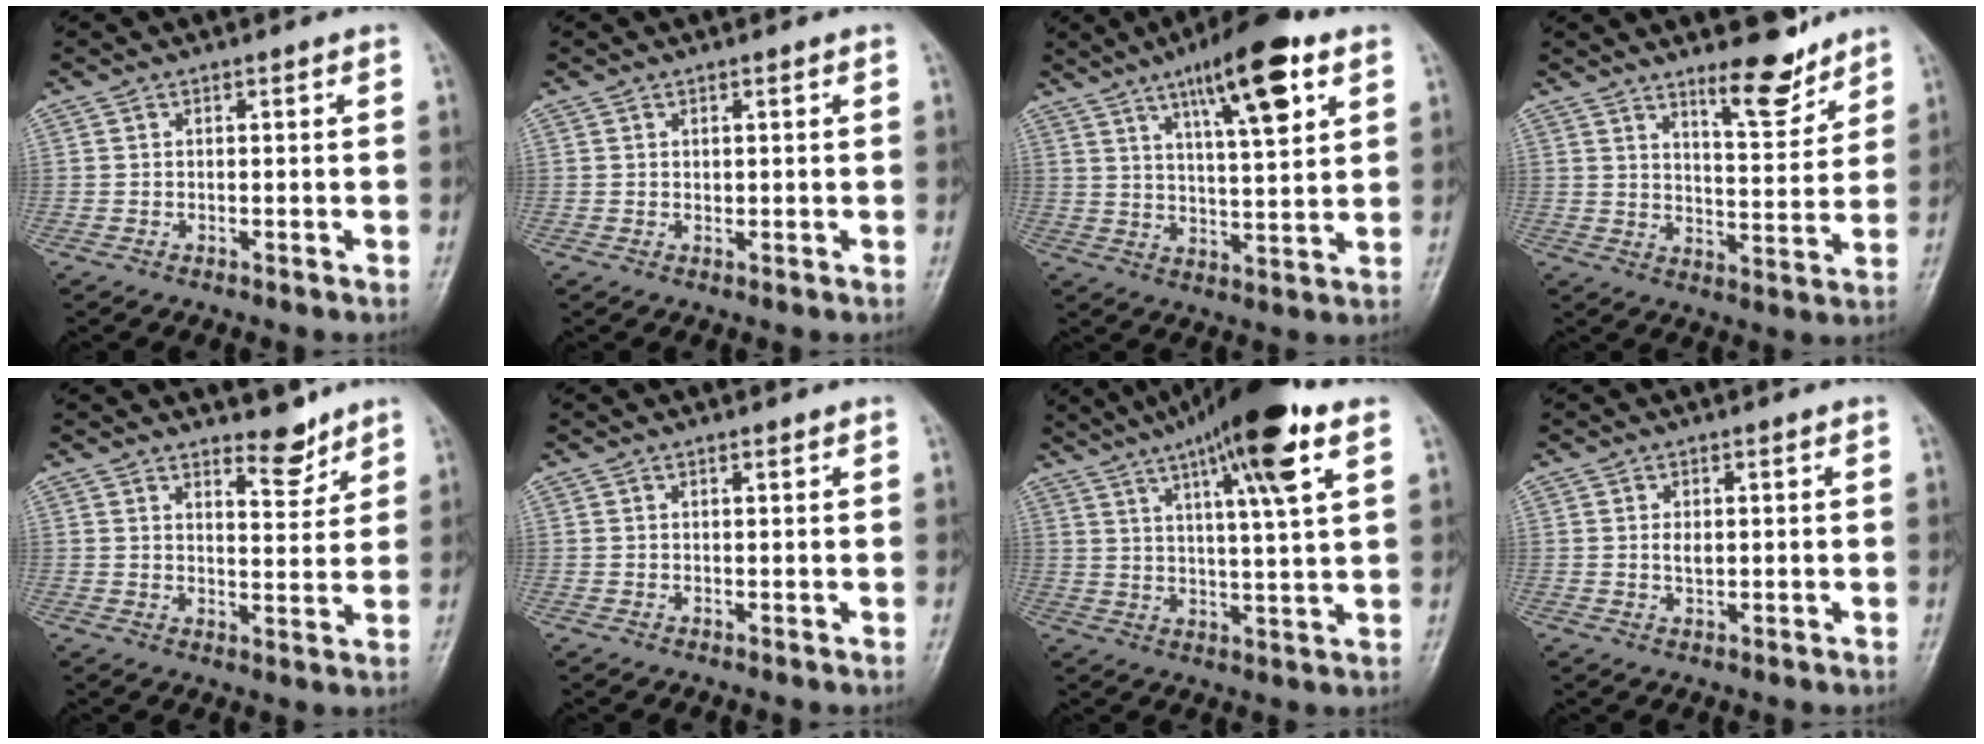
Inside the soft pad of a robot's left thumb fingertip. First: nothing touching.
{"total": 0.8, "force": [0.4, 0.5, 0.5], "torque": [-0.004, -0.003, 0.007]}
{"total": 15.3, "force": [7.7, 4.1, 12.6], "torque": [-0.180, -0.026, 0.120]}
{"total": 9.1, "force": [7.0, 2.5, 5.2], "torque": [-0.063, -0.061, 0.113]}
{"total": 5.3, "force": [4.4, 1.9, 2.2], "torque": [-0.012, -0.040, 0.069]}
{"total": 0.7, "force": [0.5, 0.2, 0.4], "torque": [-0.007, -0.003, 0.008]}
{"total": 17.1, "force": [9.2, 2.3, 14.2], "torque": [-0.224, -0.013, 0.143]}
{"total": 2.1, "force": [0.4, 1.2, 1.7], "torque": [-0.025, -0.003, 0.008]}